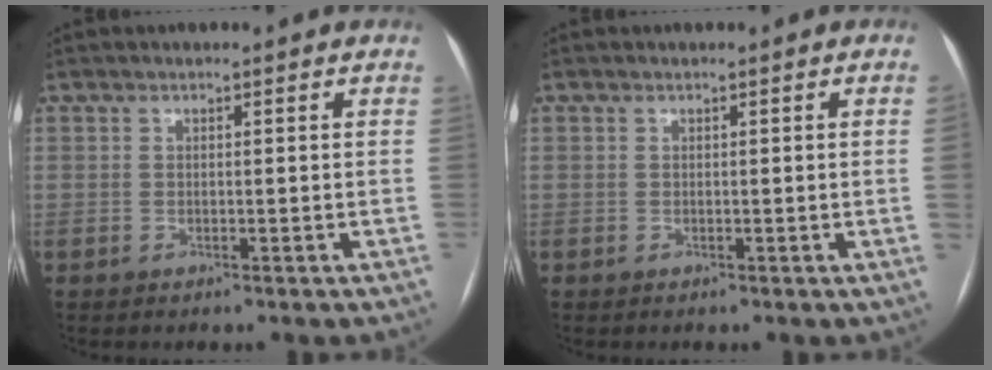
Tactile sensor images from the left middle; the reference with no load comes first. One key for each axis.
{"total": 0.7, "fx": -0.1, "fy": -0.3, "fz": 0.6, "tx": -0.004, "ty": 0.002, "tz": -0.003}